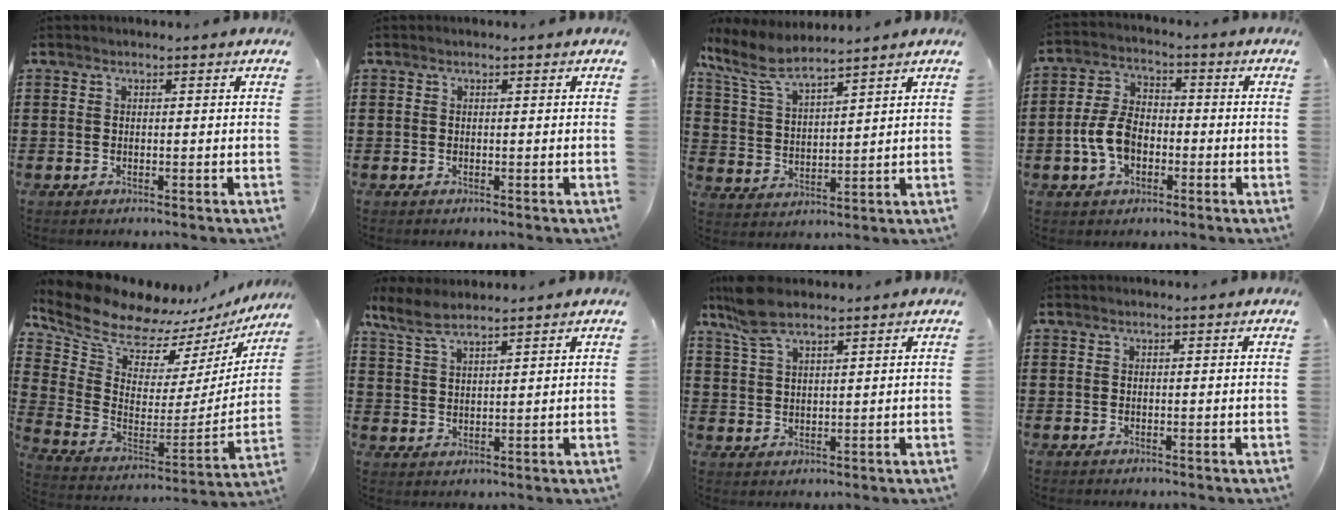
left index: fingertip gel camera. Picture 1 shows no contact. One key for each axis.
{"total": 0.0}
{"total": 7.0, "fx": 6.0, "fy": 1.3, "fz": 3.4, "tx": -0.091, "ty": -0.023, "tz": 0.106}
{"total": 7.4, "fx": -1.9, "fy": 4.7, "fz": 5.4, "tx": -0.130, "ty": 0.006, "tz": -0.043}
{"total": 9.0, "fx": 8.1, "fy": 3.2, "fz": 2.2, "tx": -0.094, "ty": -0.065, "tz": 0.142}
{"total": 5.0, "fx": 4.1, "fy": 1.2, "fz": 2.5, "tx": -0.062, "ty": -0.005, "tz": 0.076}
{"total": 6.2, "fx": 4.6, "fy": 1.7, "fz": 3.9, "tx": -0.087, "ty": 0.001, "tz": 0.086}
{"total": 0.0}